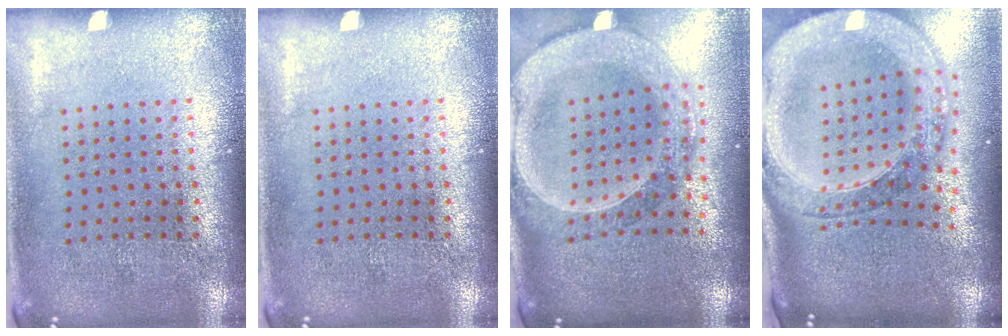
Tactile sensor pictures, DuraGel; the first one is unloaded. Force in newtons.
{"total": 0.0}
{"total": 2.8, "press": 2.4, "slide": 1.3}
{"total": 3.8, "press": 3.0, "slide": 2.4}